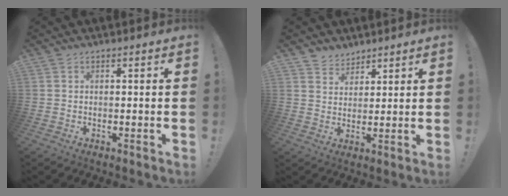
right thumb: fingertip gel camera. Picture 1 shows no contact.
{"total": 4.7, "force": [3.9, 2.6, -0.2], "torque": [0.008, -0.034, 0.074]}